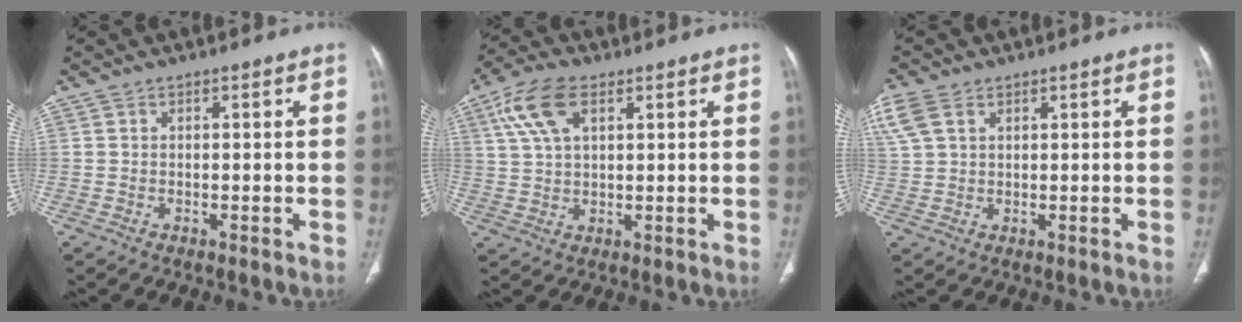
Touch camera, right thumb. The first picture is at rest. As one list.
[{"total": 9.1, "force": [4.0, 4.6, 6.8], "torque": [-0.141, 0.005, 0.078]}, {"total": 7.1, "force": [3.4, 4.5, 4.3], "torque": [-0.121, 0.015, 0.078]}]